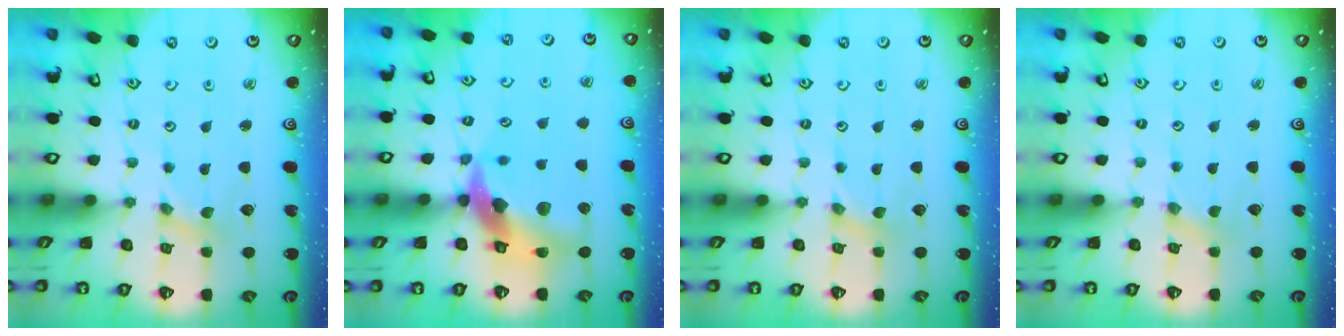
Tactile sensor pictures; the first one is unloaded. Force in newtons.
{"total": 16.3, "press": 16.1, "slide": 2.4}
{"total": 0.0}
{"total": 0.0}